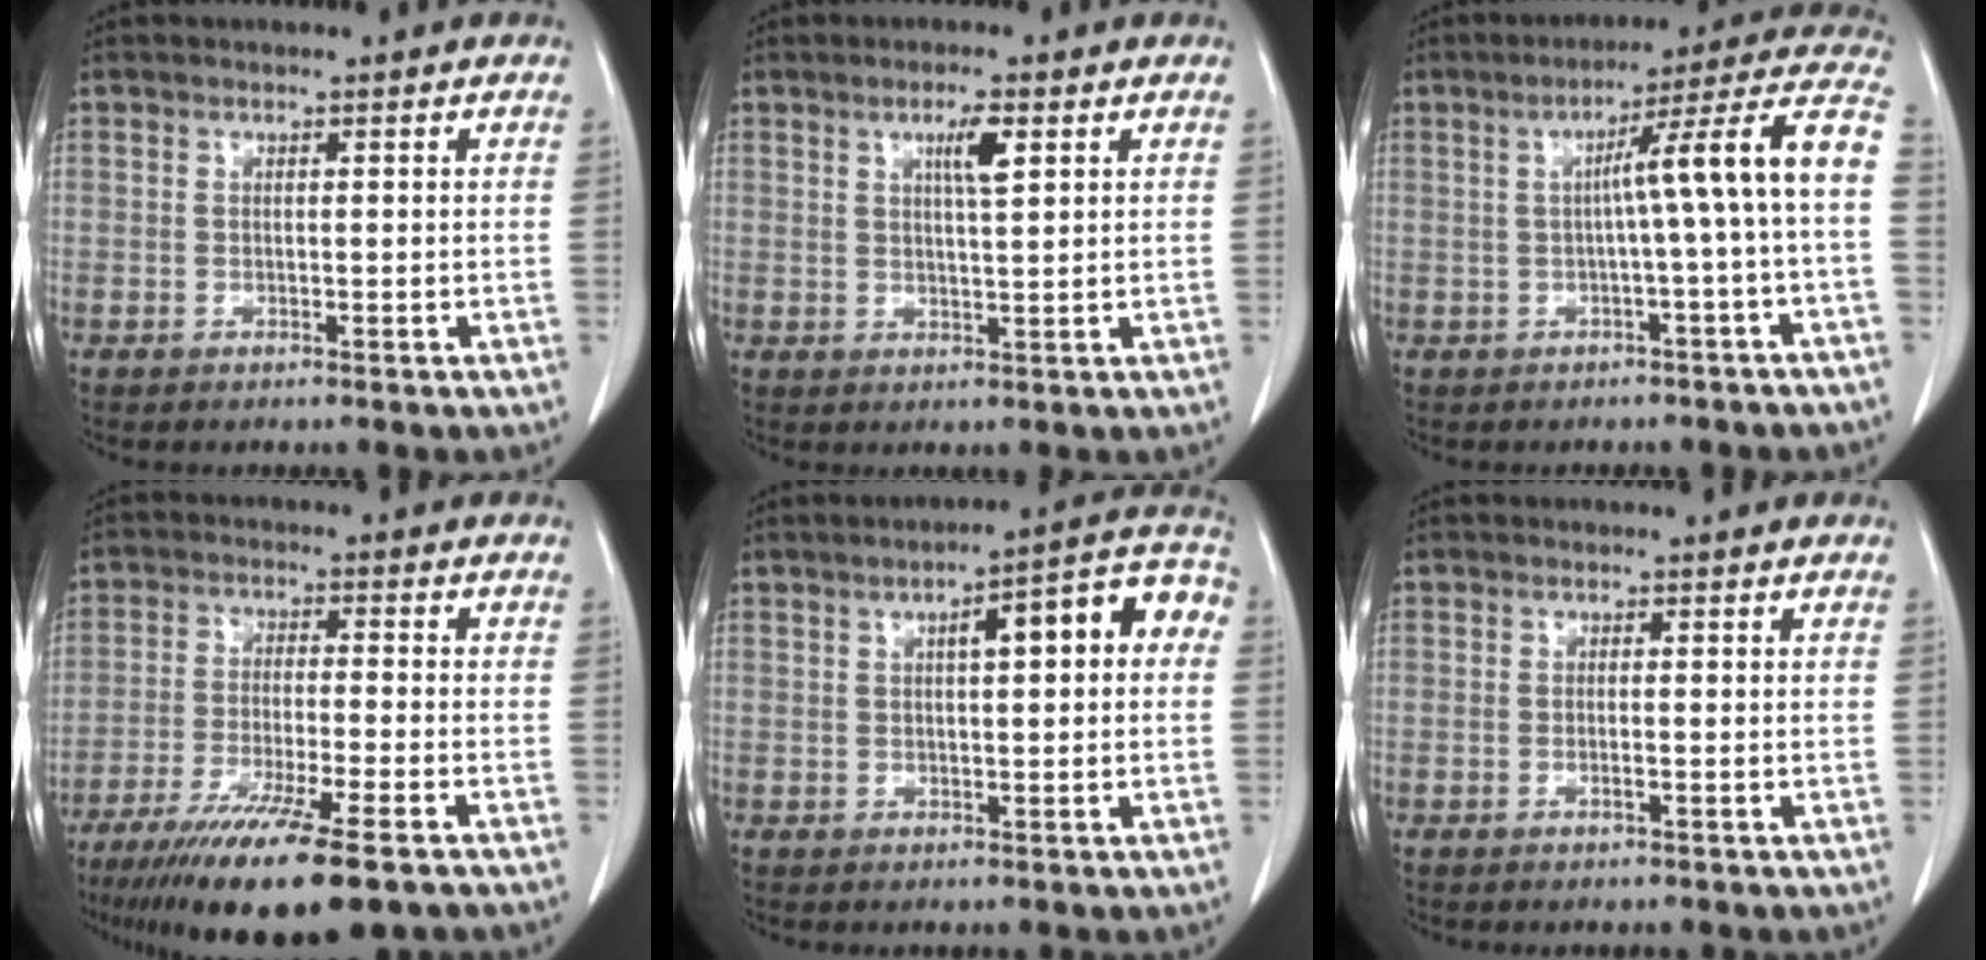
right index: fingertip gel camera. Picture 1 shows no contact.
{"total": 3.8, "force": [1.7, 0.3, 3.4], "torque": [-0.056, -0.001, 0.028]}
{"total": 11.2, "force": [-0.6, -1.6, 11.0], "torque": [-0.142, 0.029, -0.013]}
{"total": 15.9, "force": [-11.1, 1.2, 11.3], "torque": [-0.184, -0.045, -0.181]}
{"total": 10.0, "force": [2.0, 2.4, 9.5], "torque": [-0.123, 0.042, 0.021]}
{"total": 0.9, "force": [-0.4, 0.0, 0.8], "torque": [-0.018, -0.001, -0.005]}